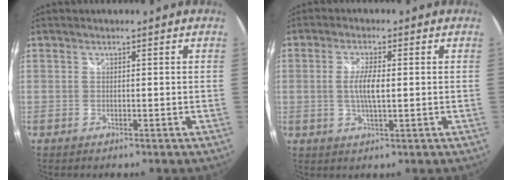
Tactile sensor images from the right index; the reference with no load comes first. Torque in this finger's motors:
{"motor_torque": [0.93, -0.14, 0.57, 0.12]}